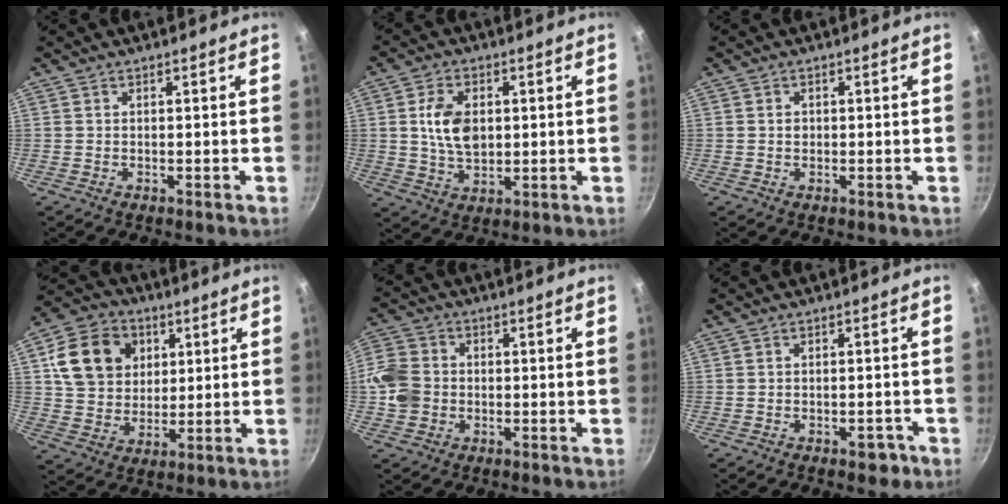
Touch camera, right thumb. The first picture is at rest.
{"total": 8.8, "force": [1.3, 5.6, 6.6], "torque": [-0.112, -0.008, 0.030]}
{"total": 1.0, "force": [0.0, 0.8, 0.5], "torque": [-0.007, 0.001, 0.001]}
{"total": 14.9, "force": [4.2, 12.3, 7.3], "torque": [-0.109, 0.001, 0.075]}
{"total": 8.6, "force": [-1.0, 7.2, 4.6], "torque": [-0.092, 0.018, -0.026]}
{"total": 2.6, "force": [-1.6, 1.4, 1.5], "torque": [-0.009, 0.011, -0.017]}